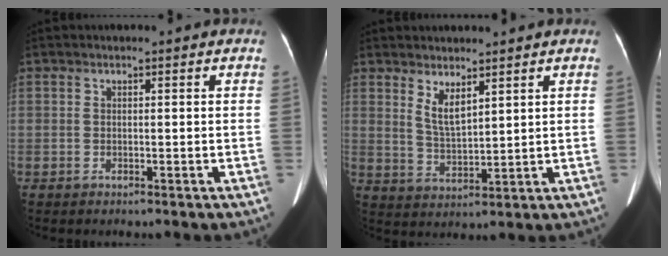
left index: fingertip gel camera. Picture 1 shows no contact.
{"total": 4.1, "force": [2.7, 1.0, 2.9], "torque": [-0.062, -0.012, 0.061]}